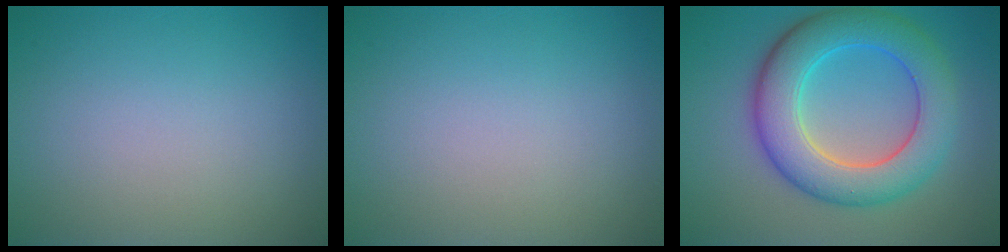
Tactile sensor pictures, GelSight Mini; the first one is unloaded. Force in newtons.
{"total": 0.0}
{"total": 8.2, "press": 8.2, "slide": 0.2}